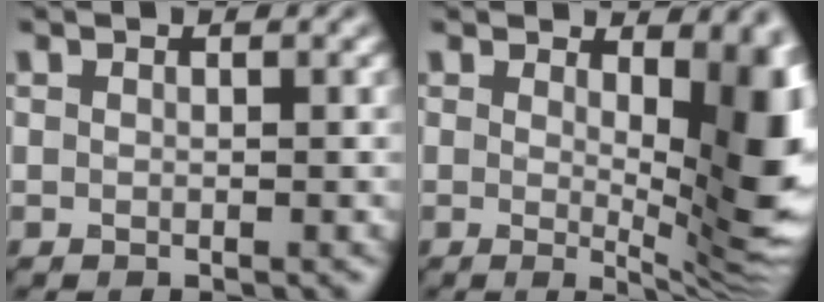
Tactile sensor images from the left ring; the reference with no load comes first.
{"total": 10.0, "force": [1.2, 3.7, 9.2], "torque": [-0.092, -0.011, 0.024]}